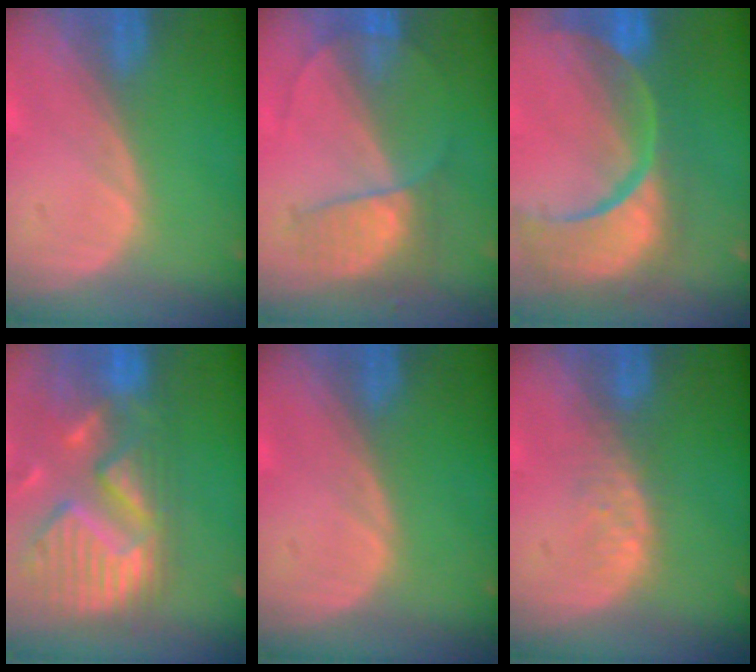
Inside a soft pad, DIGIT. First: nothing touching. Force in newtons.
{"total": 7.0, "press": 6.0, "slide": 3.6}
{"total": 14.0, "press": 11.2, "slide": 8.4}
{"total": 13.9, "press": 11.7, "slide": 7.5}
{"total": 0.0}
{"total": 2.8, "press": 2.8, "slide": 0.3}